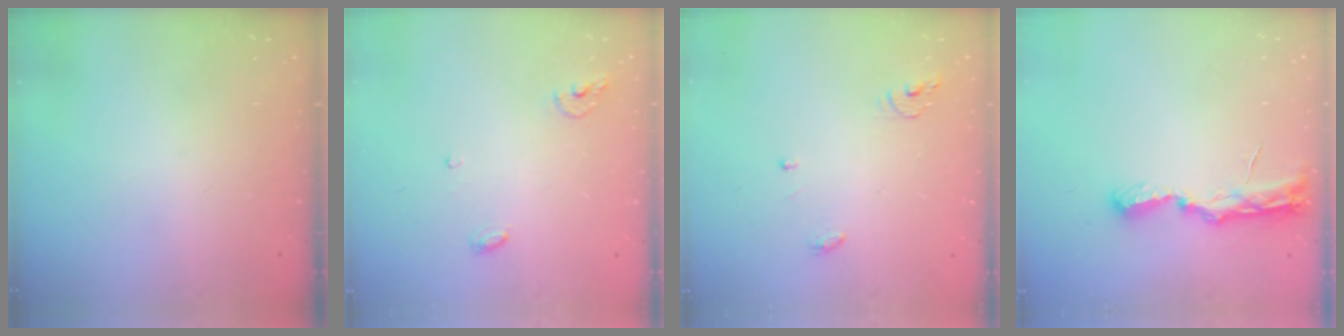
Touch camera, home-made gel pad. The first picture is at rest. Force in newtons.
{"total": 5.0, "press": 5.0, "slide": 0.4}
{"total": 4.2, "press": 4.1, "slide": 0.3}
{"total": 7.6, "press": 7.6, "slide": 0.9}